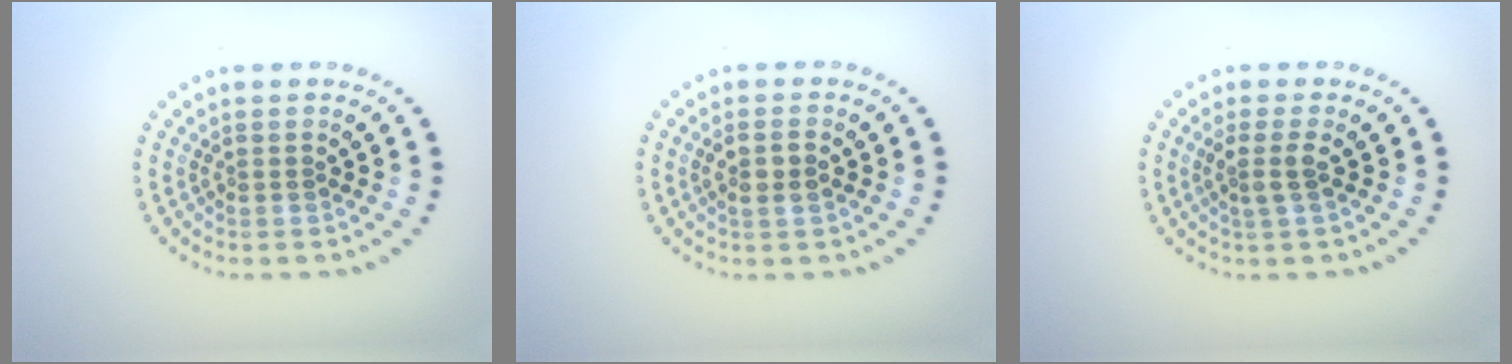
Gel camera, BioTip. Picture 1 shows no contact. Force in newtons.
{"total": 1.9, "press": 1.8, "slide": 0.6}
{"total": 1.9, "press": 1.5, "slide": 1.1}